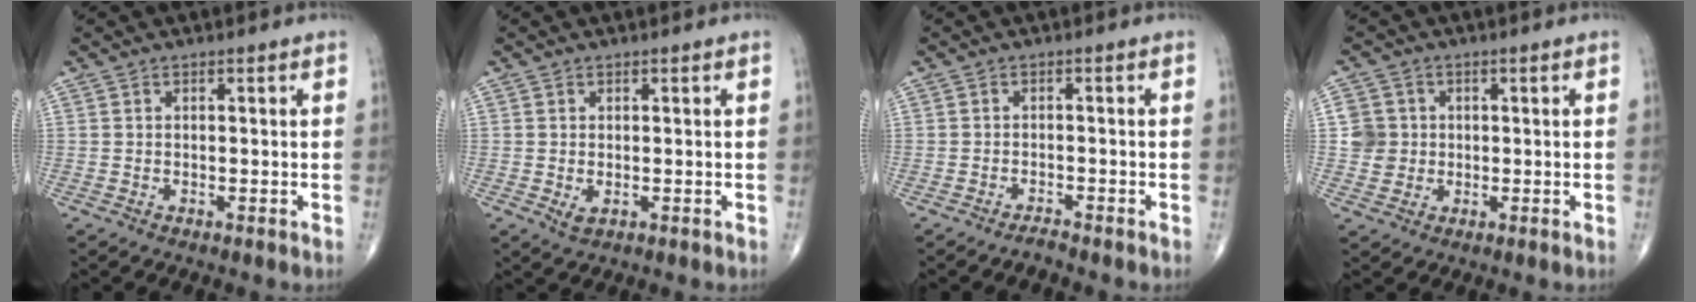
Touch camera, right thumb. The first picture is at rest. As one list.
[{"total": 1.6, "force": [-0.2, 1.0, 1.3], "torque": [-0.020, -0.003, 0.001]}, {"total": 1.4, "force": [-1.4, 0.1, 0.4], "torque": [-0.012, 0.006, -0.025]}, {"total": 4.9, "force": [0.4, 4.9, 0.8], "torque": [0.013, 0.005, 0.005]}]